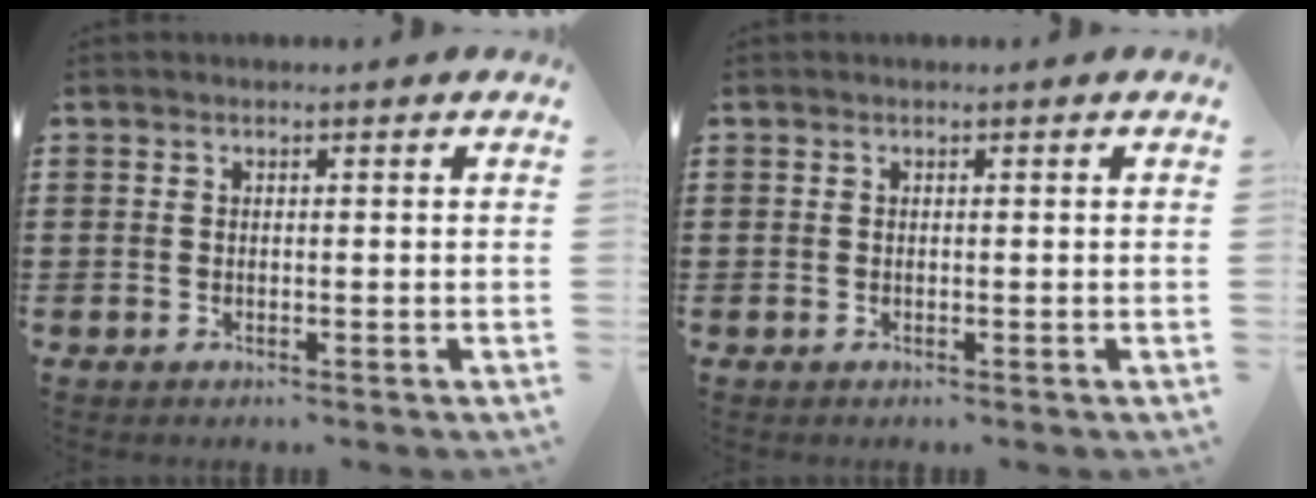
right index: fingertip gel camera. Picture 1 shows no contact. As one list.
[{"total": 0.0}]